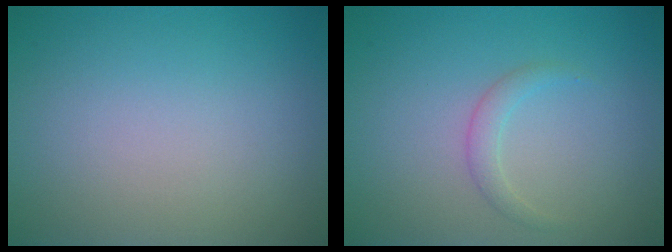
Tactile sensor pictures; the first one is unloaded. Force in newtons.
{"total": 1.2, "press": 1.2, "slide": 0.1}